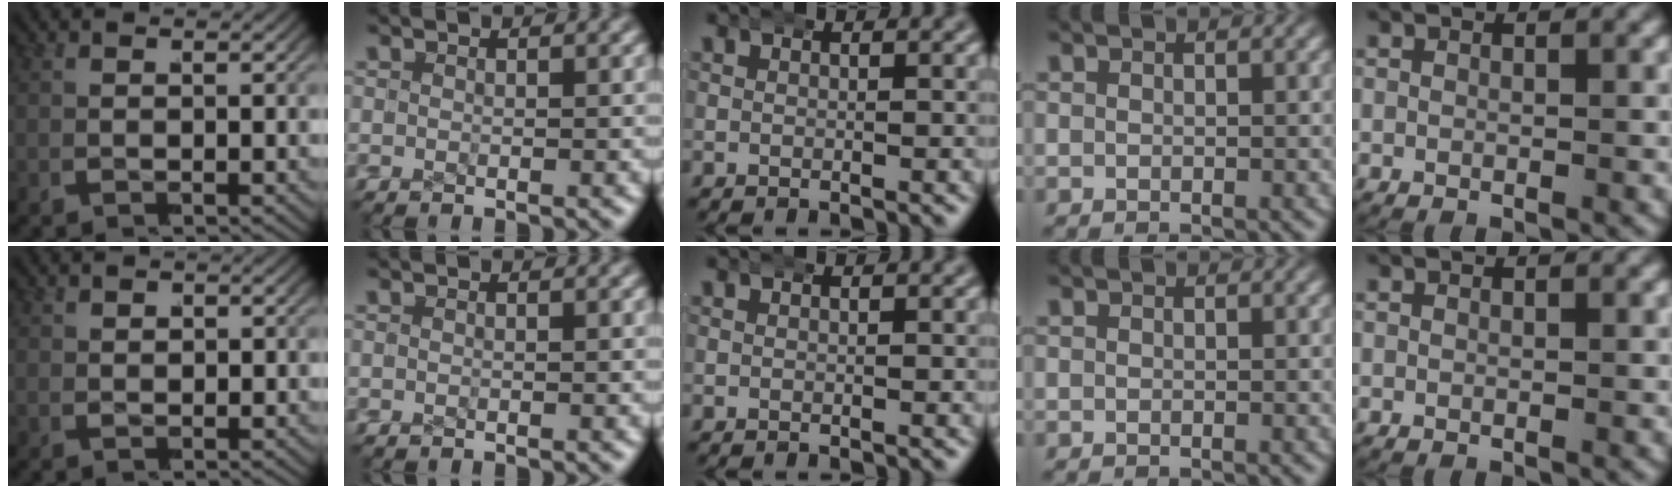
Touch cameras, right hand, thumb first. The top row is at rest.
{"thumb": {"total": 0.6, "force": [0.1, 0.5, 0.1], "torque": [0.002, 0.003, 0.002]}}